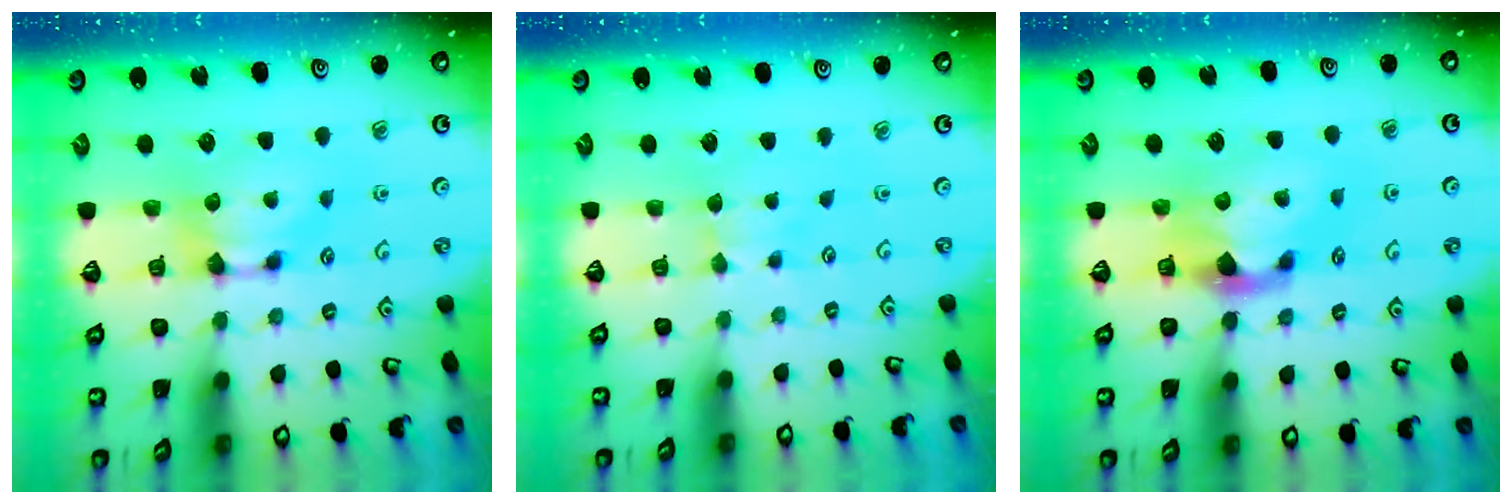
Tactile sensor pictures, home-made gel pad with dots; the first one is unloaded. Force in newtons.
{"total": 2.3, "press": 2.2, "slide": 0.5}
{"total": 2.3, "press": 1.9, "slide": 1.2}